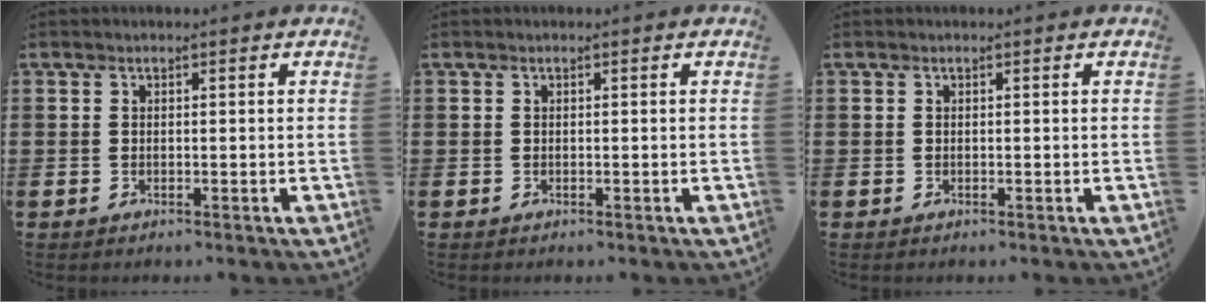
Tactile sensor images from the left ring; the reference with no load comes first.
{"total": 0.0}
{"total": 0.0}